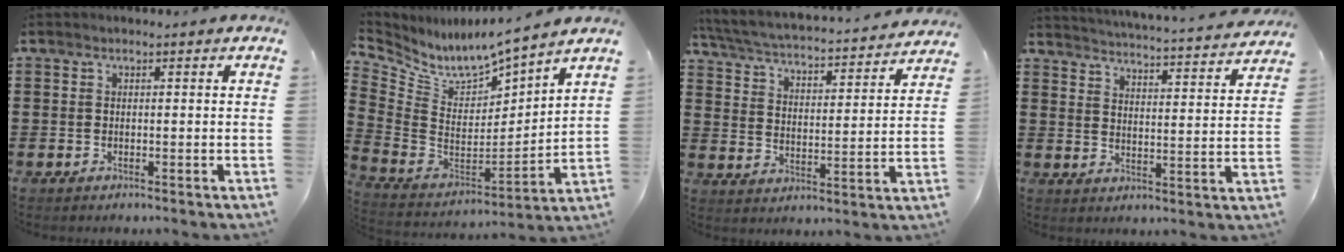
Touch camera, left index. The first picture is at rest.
{"total": 6.6, "force": [6.2, 1.4, 1.9], "torque": [-0.077, -0.055, 0.103]}
{"total": 3.7, "force": [3.5, -0.1, 1.1], "torque": [-0.044, -0.031, 0.049]}
{"total": 3.8, "force": [3.7, -0.7, 0.3], "torque": [-0.028, -0.038, 0.056]}